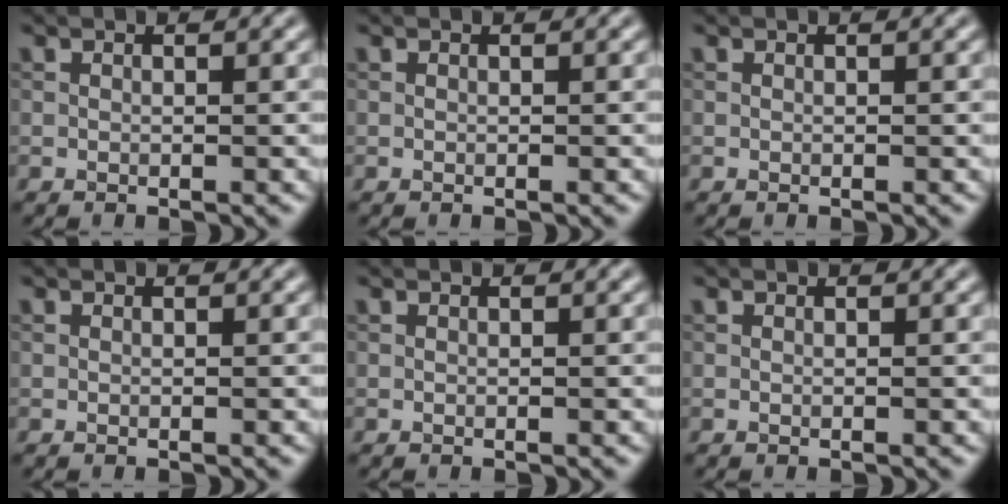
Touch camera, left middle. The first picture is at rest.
{"total": 0.0}
{"total": 0.0}
{"total": 0.0}
{"total": 0.0}
{"total": 0.0}